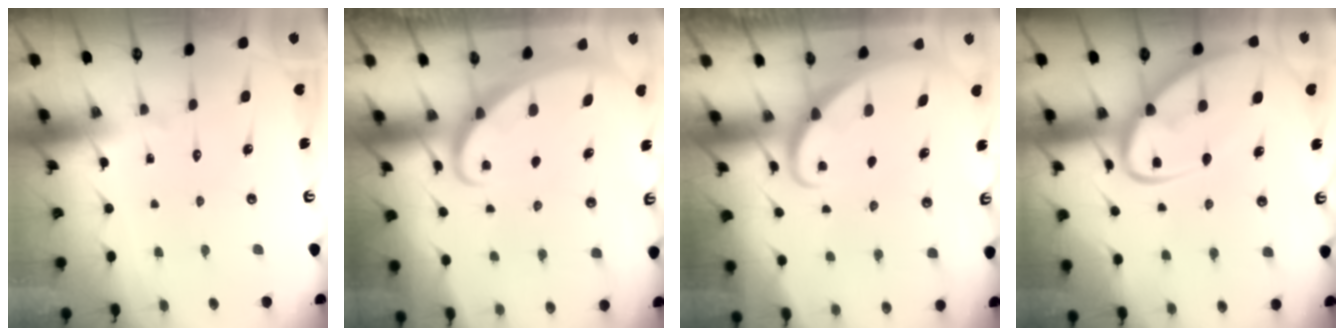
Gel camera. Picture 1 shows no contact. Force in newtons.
{"total": 1.9, "press": 1.9, "slide": 0.2}
{"total": 2.0, "press": 2.0, "slide": 0.3}
{"total": 12.3, "press": 12.3, "slide": 1.2}